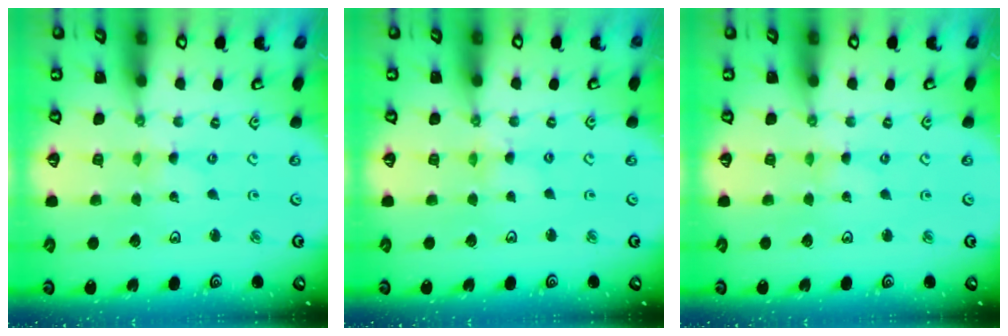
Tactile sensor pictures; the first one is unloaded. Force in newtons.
{"total": 2.2, "press": 2.2, "slide": 0.3}
{"total": 0.0}